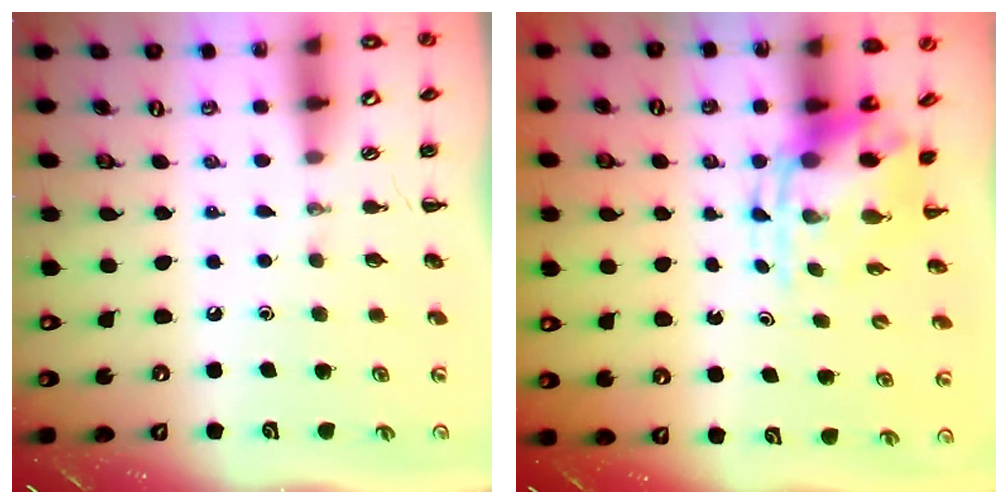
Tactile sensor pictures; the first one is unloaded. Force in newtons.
{"total": 6.5, "press": 6.5, "slide": 1.0}